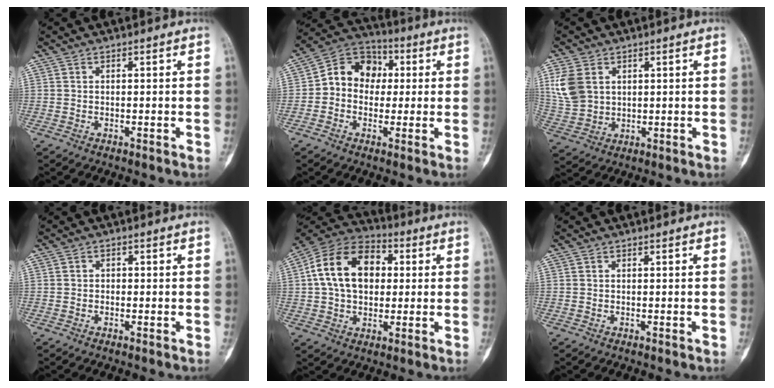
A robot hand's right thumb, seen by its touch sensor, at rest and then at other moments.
{"total": 10.7, "force": [0.7, 8.9, 5.9], "torque": [-0.061, 0.028, -0.005]}
{"total": 8.6, "force": [2.8, 6.3, 5.2], "torque": [-0.103, -0.005, 0.068]}
{"total": 0.9, "force": [-0.2, 0.9, 0.3], "torque": [0.004, 0.004, -0.006]}
{"total": 16.7, "force": [2.7, 11.4, 11.9], "torque": [-0.186, 0.021, 0.038]}
{"total": 0.0}